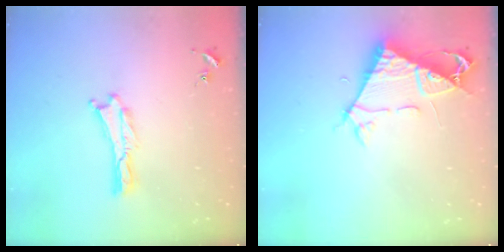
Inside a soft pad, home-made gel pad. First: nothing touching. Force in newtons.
{"total": 7.0, "press": 7.0, "slide": 0.8}